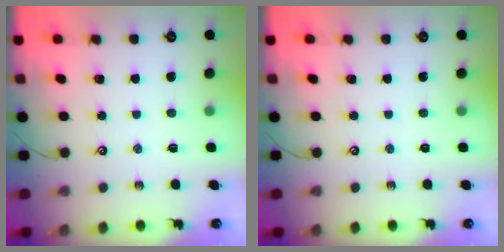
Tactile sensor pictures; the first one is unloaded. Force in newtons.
{"total": 0.0}